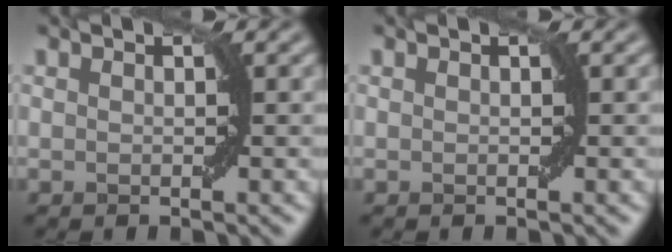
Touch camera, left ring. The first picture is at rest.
{"total": 0.0}